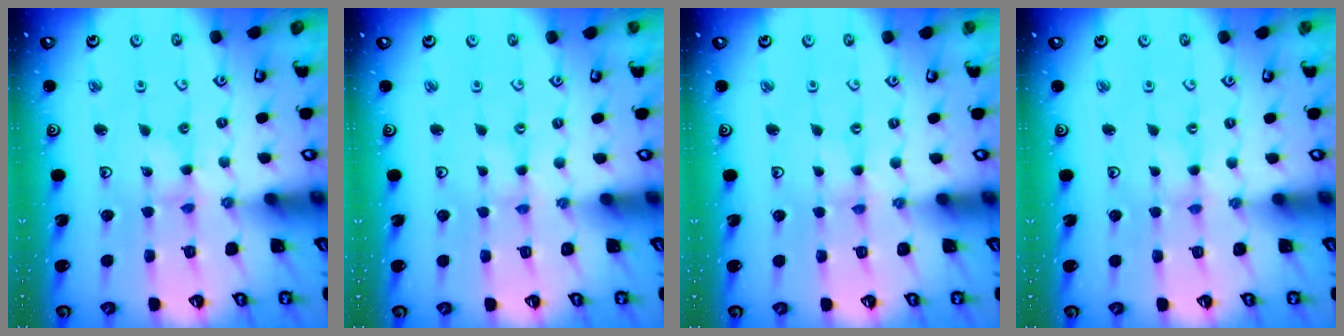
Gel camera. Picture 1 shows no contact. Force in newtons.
{"total": 0.0}
{"total": 0.0}
{"total": 0.6, "press": 0.5, "slide": 0.1}